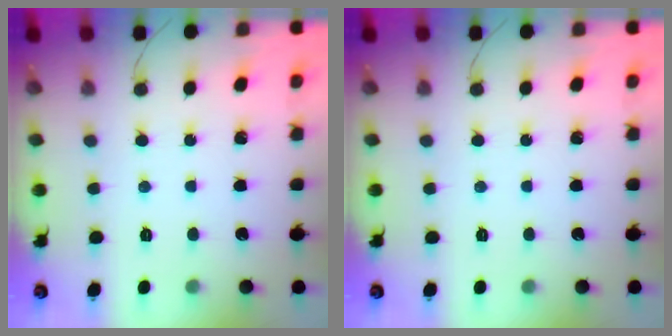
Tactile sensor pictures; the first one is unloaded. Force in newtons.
{"total": 0.0}